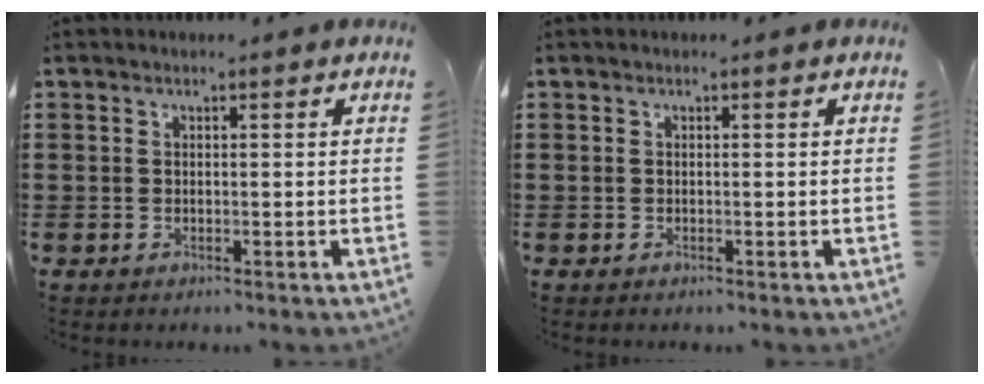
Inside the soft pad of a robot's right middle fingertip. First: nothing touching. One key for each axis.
{"total": 0.0}